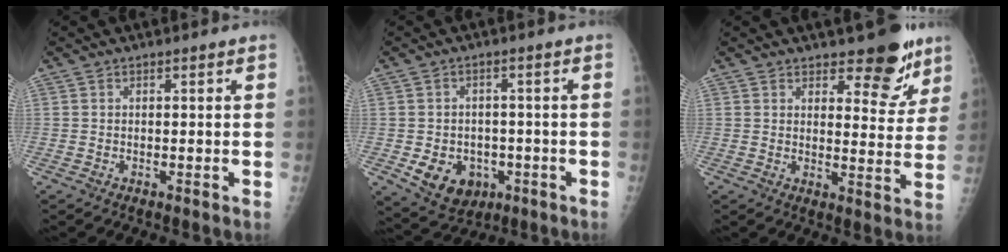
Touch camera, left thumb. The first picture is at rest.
{"total": 8.9, "force": [-2.7, 7.2, 4.5], "torque": [-0.051, 0.011, -0.025]}
{"total": 9.5, "force": [6.9, 4.1, 5.1], "torque": [-0.025, -0.047, 0.096]}